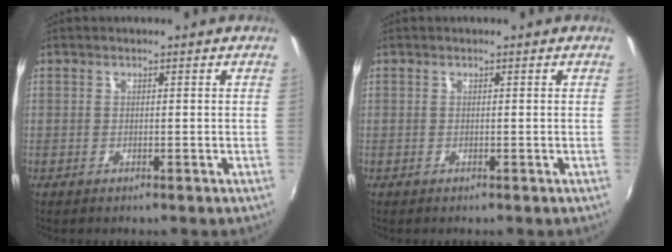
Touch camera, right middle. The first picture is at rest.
{"total": 0.0}